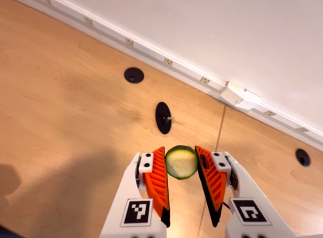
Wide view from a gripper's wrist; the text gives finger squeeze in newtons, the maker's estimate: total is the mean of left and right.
{"total": 10.2, "left": 10.2, "right": 10.1}